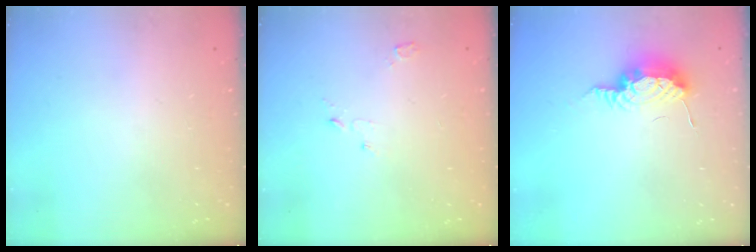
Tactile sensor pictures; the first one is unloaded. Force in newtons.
{"total": 3.1, "press": 3.1, "slide": 0.3}
{"total": 8.5, "press": 8.3, "slide": 1.6}